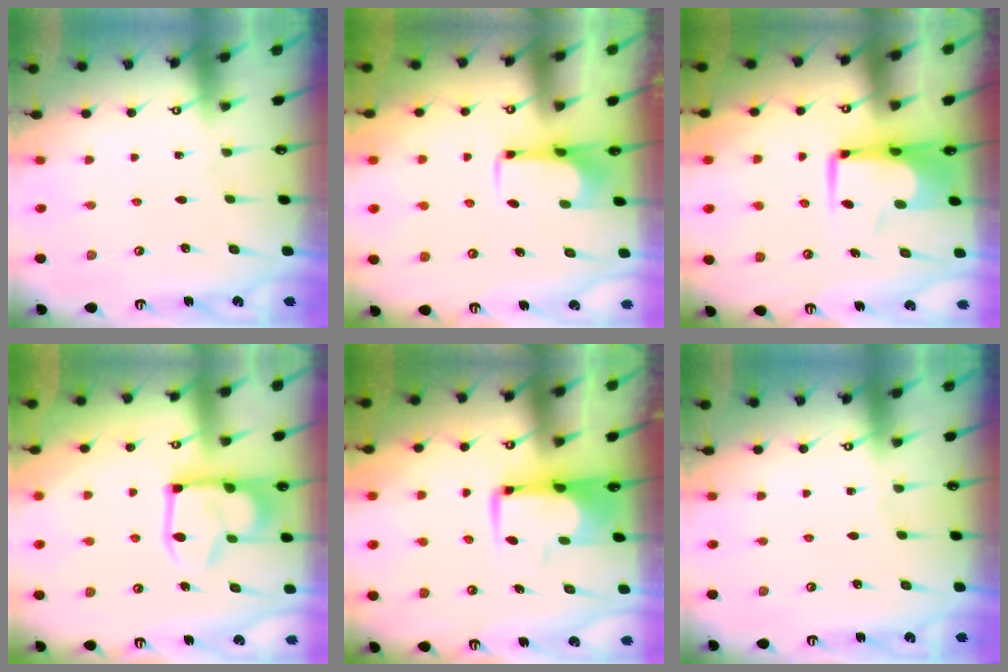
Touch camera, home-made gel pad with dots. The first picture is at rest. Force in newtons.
{"total": 2.0, "press": 2.0, "slide": 0.2}
{"total": 6.5, "press": 6.5, "slide": 0.9}
{"total": 14.8, "press": 14.8, "slide": 0.8}
{"total": 6.8, "press": 6.6, "slide": 1.3}
{"total": 0.0}